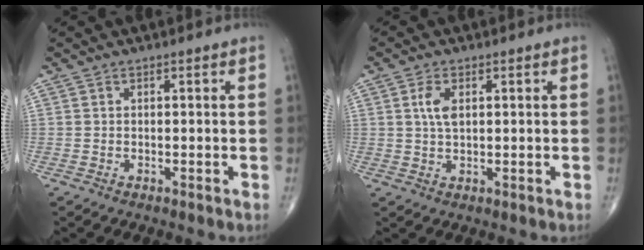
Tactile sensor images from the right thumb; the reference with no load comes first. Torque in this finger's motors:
{"motor_torque": [0.09, 1.05, 0.64, 0.25, 0.09]}